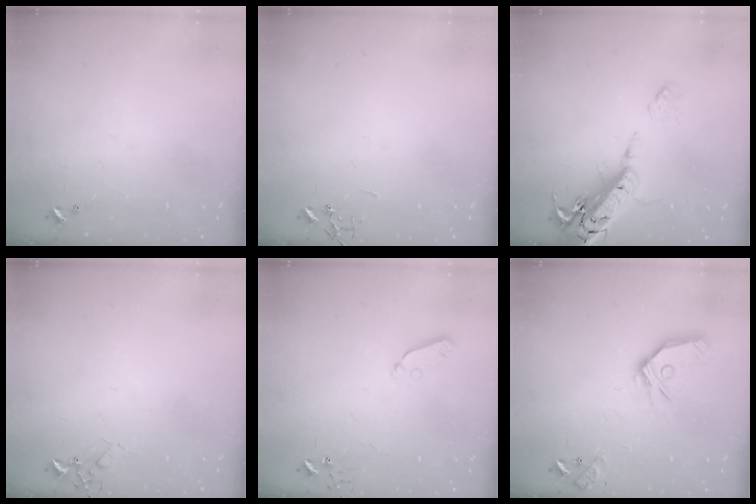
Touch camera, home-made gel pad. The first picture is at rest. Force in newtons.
{"total": 0.0}
{"total": 22.4, "press": 22.0, "slide": 4.3}
{"total": 6.1, "press": 6.0, "slide": 0.8}
{"total": 5.0, "press": 5.0, "slide": 0.4}
{"total": 15.0, "press": 14.9, "slide": 2.2}